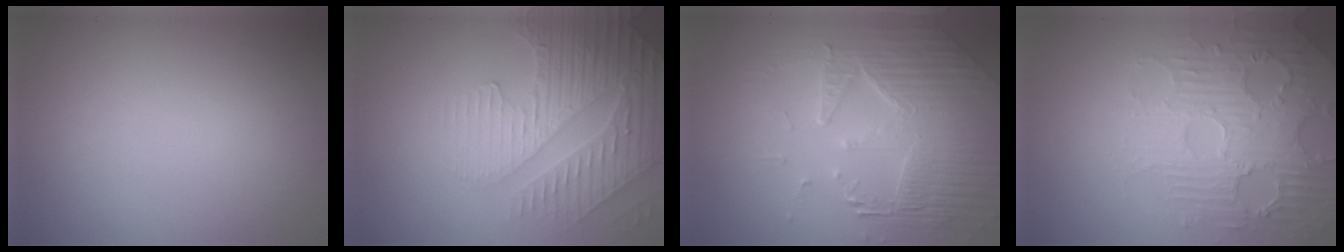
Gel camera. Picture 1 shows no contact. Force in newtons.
{"total": 4.4, "press": 4.3, "slide": 0.5}
{"total": 7.1, "press": 5.2, "slide": 4.8}
{"total": 4.5, "press": 4.5, "slide": 0.9}